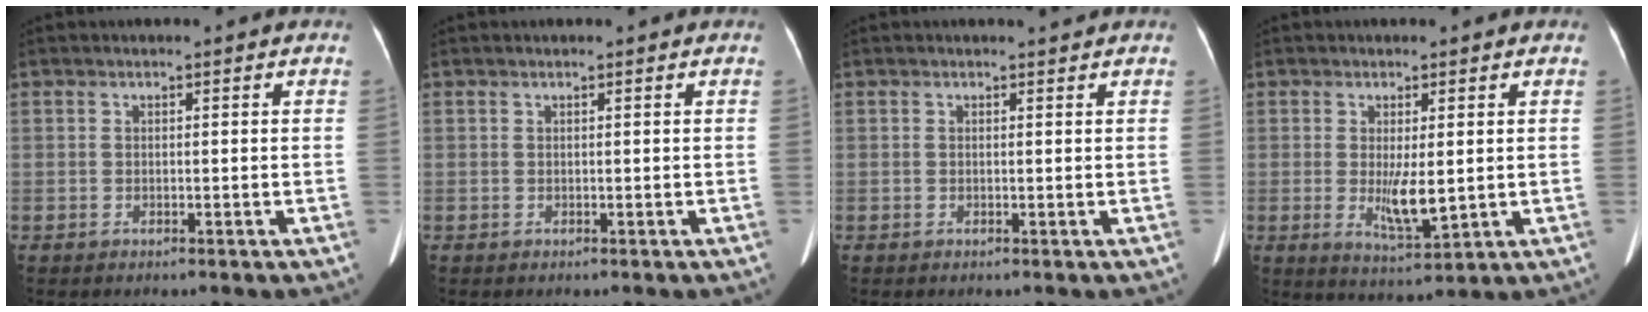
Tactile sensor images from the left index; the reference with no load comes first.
{"total": 0.0}
{"total": 0.7, "force": [0.6, -0.2, 0.1], "torque": [-0.006, -0.005, 0.011]}
{"total": 5.2, "force": [0.0, 1.2, 5.1], "torque": [-0.091, -0.017, 0.011]}